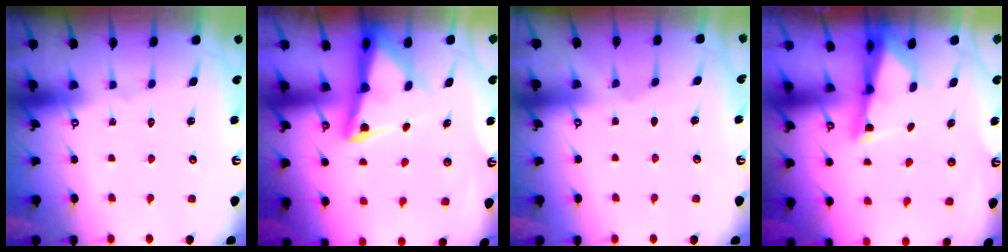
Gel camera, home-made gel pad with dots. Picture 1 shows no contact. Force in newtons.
{"total": 6.6, "press": 6.6, "slide": 0.7}
{"total": 2.0, "press": 2.0, "slide": 0.3}
{"total": 2.5, "press": 2.5, "slide": 0.5}